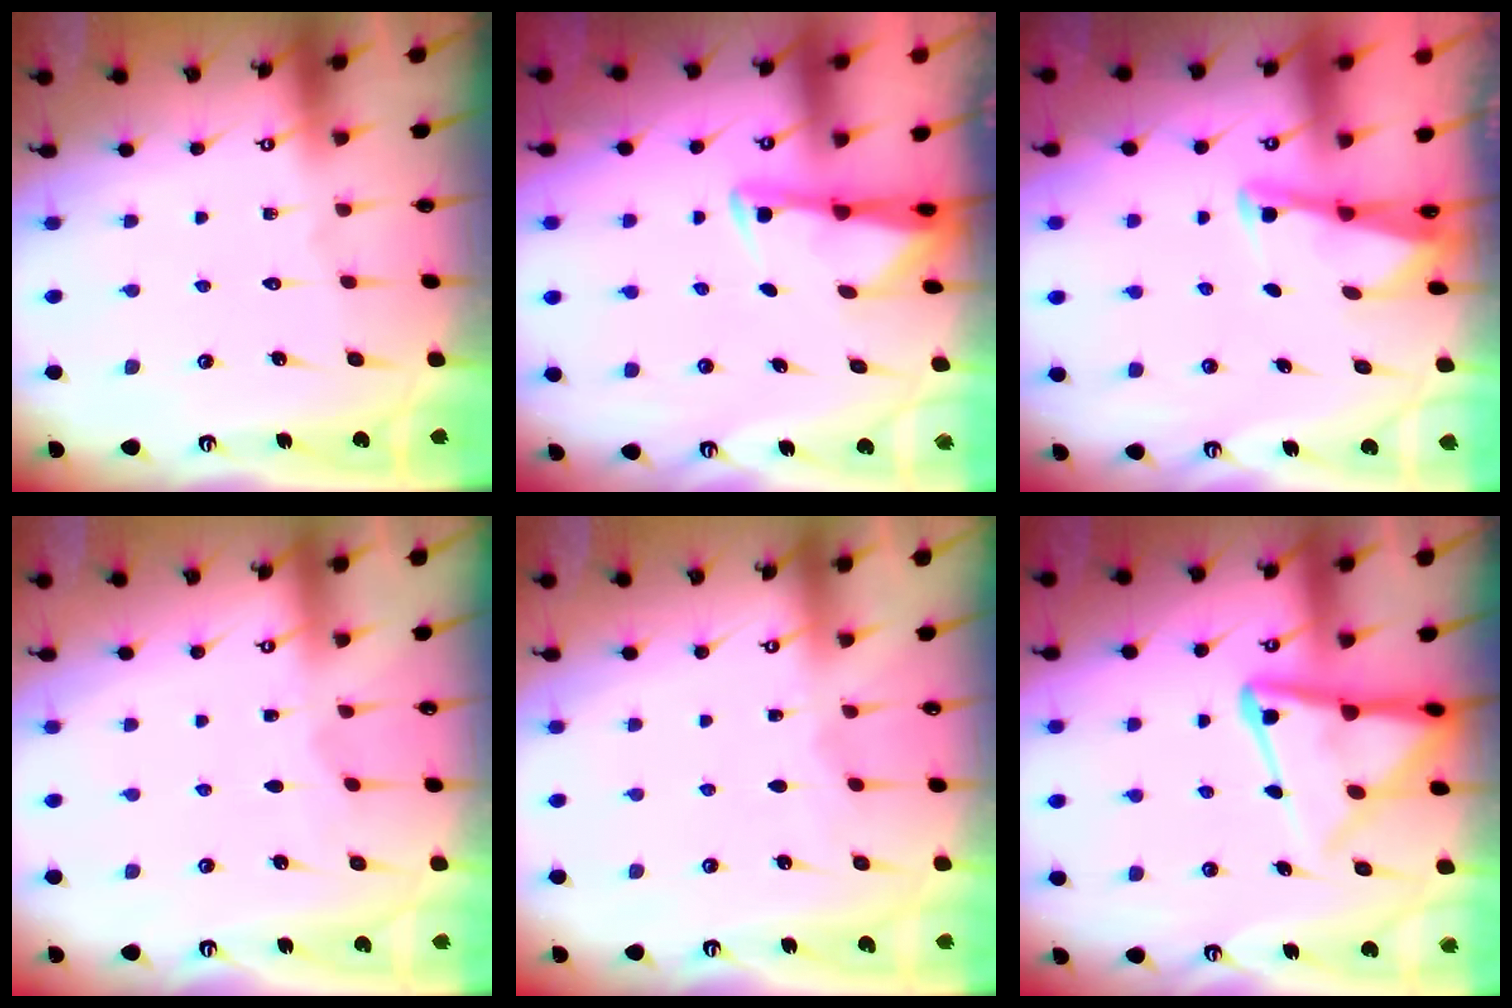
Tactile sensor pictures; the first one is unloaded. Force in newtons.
{"total": 3.4, "press": 3.4, "slide": 0.5}
{"total": 2.5, "press": 2.5, "slide": 0.1}
{"total": 2.1, "press": 2.1, "slide": 0.4}
{"total": 2.3, "press": 2.3, "slide": 0.3}
{"total": 12.6, "press": 12.5, "slide": 1.2}